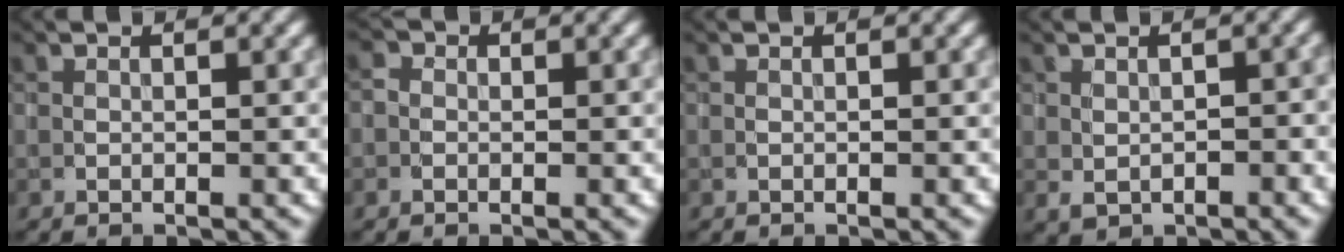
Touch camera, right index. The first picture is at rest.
{"total": 1.0, "force": [0.0, 0.9, 0.4], "torque": [-0.009, -0.001, -0.012]}
{"total": 0.0}
{"total": 2.0, "force": [-0.5, 1.3, 1.4], "torque": [-0.021, -0.006, -0.002]}